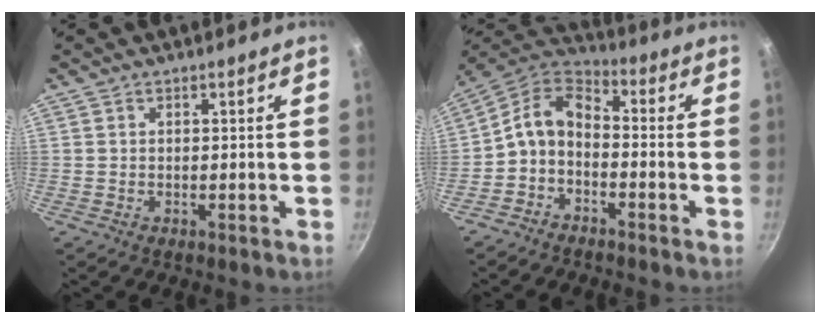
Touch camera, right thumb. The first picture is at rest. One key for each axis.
{"total": 9.0, "fx": -2.4, "fy": 5.8, "fz": 6.4, "tx": -0.127, "ty": 0.056, "tz": -0.062}